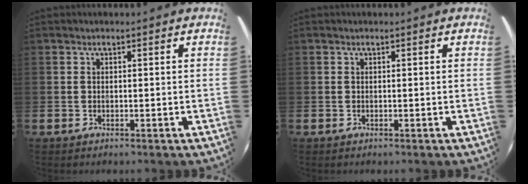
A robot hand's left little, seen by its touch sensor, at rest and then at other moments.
{"total": 0.0}